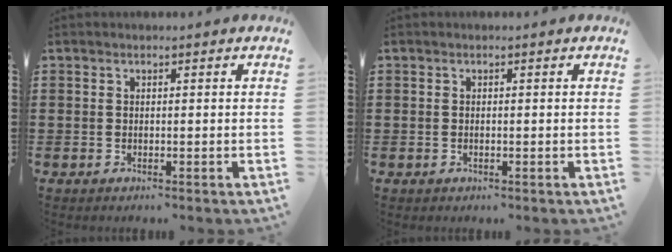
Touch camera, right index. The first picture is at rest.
{"total": 0.0}